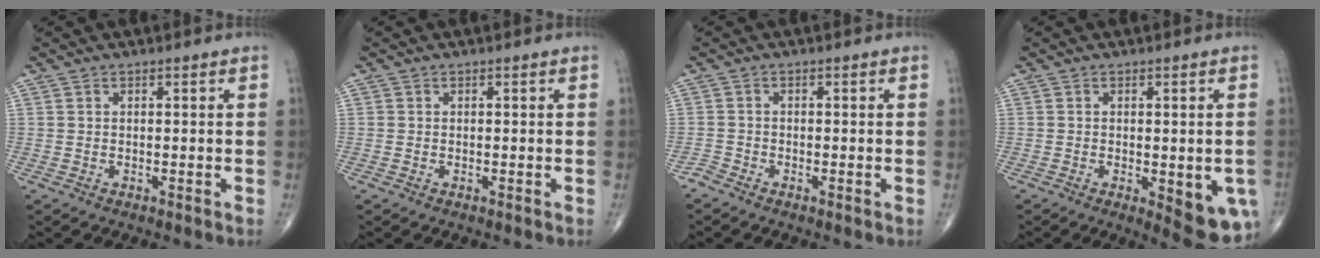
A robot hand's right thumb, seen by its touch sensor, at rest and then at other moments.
{"total": 0.0}
{"total": 1.3, "force": [-1.2, 0.3, 0.4], "torque": [-0.011, -0.005, -0.030]}
{"total": 9.3, "force": [-2.6, 3.3, 8.4], "torque": [-0.092, -0.009, -0.026]}